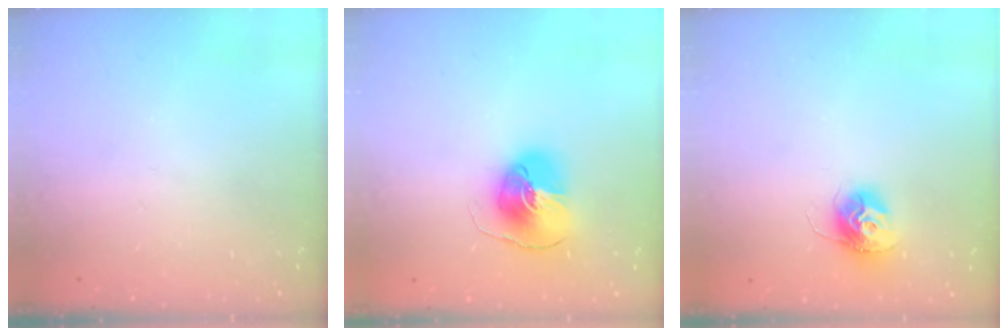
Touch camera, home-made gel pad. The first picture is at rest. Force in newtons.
{"total": 9.9, "press": 9.9, "slide": 1.3}
{"total": 11.1, "press": 11.1, "slide": 0.9}